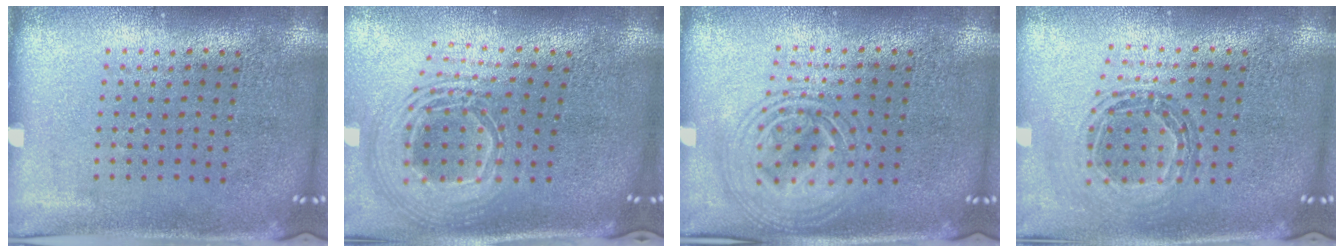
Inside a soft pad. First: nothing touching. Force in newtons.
{"total": 2.5, "press": 1.8, "slide": 1.7}
{"total": 2.6, "press": 2.6, "slide": 0.3}
{"total": 0.8, "press": 0.8, "slide": 0.1}